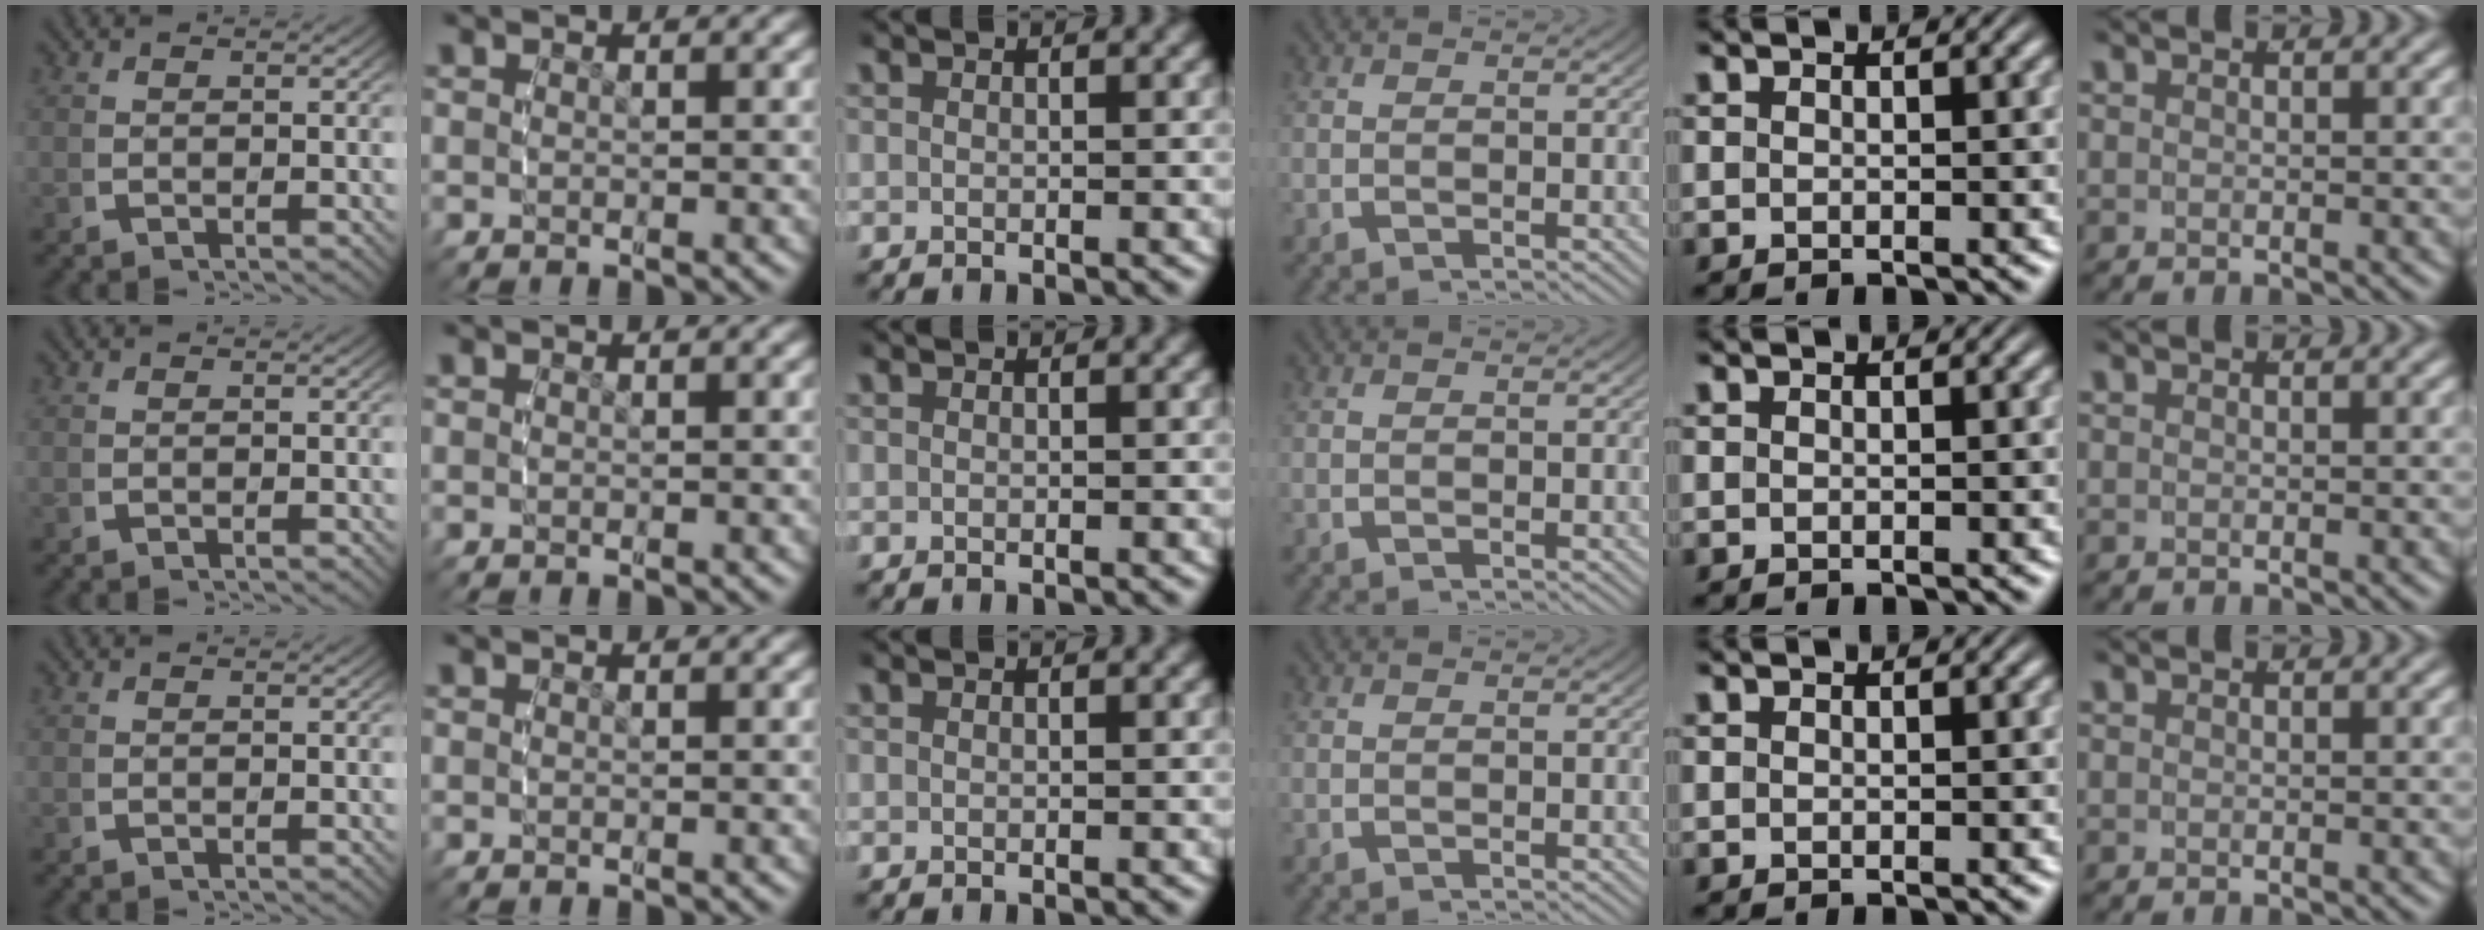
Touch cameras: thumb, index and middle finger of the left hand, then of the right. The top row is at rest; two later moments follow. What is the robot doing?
{"motion": "reach", "object": "paper towel"}